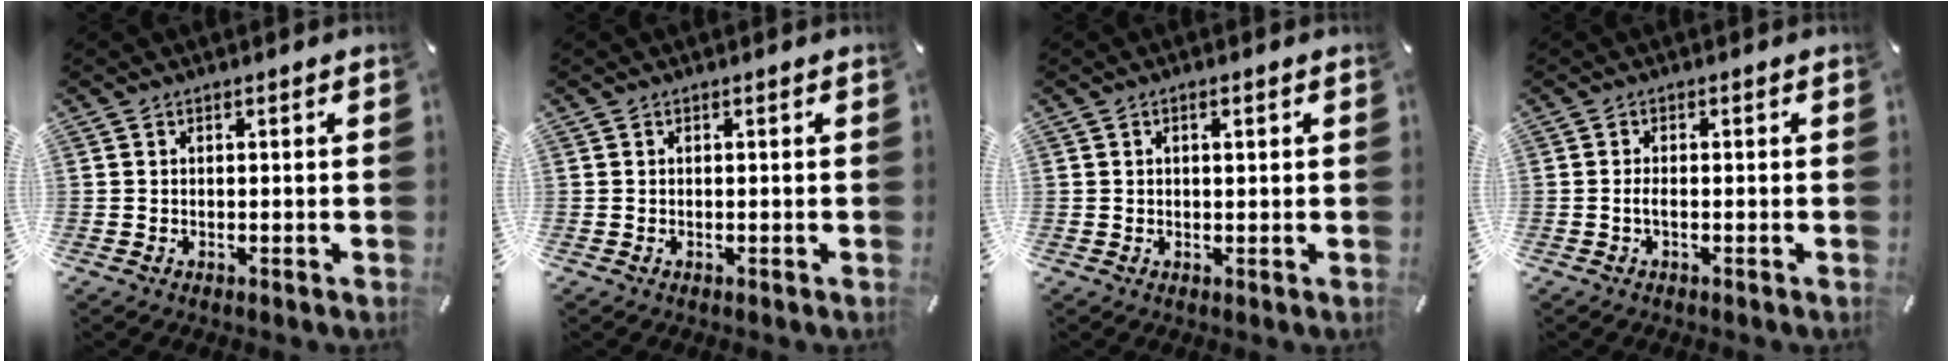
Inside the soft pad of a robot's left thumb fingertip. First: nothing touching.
{"total": 0.0}
{"total": 1.4, "force": [0.5, 0.6, 1.2], "torque": [-0.024, 0.004, 0.007]}
{"total": 1.7, "force": [-0.5, 0.5, 1.6], "torque": [-0.036, -0.002, -0.012]}